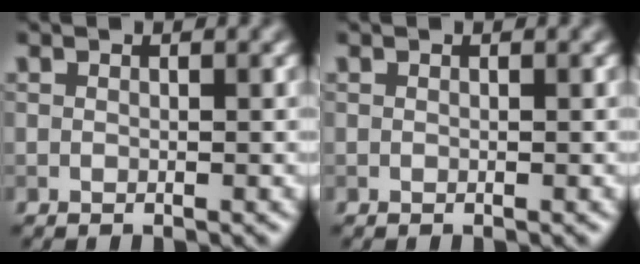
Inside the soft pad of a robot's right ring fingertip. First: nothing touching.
{"total": 0.0}